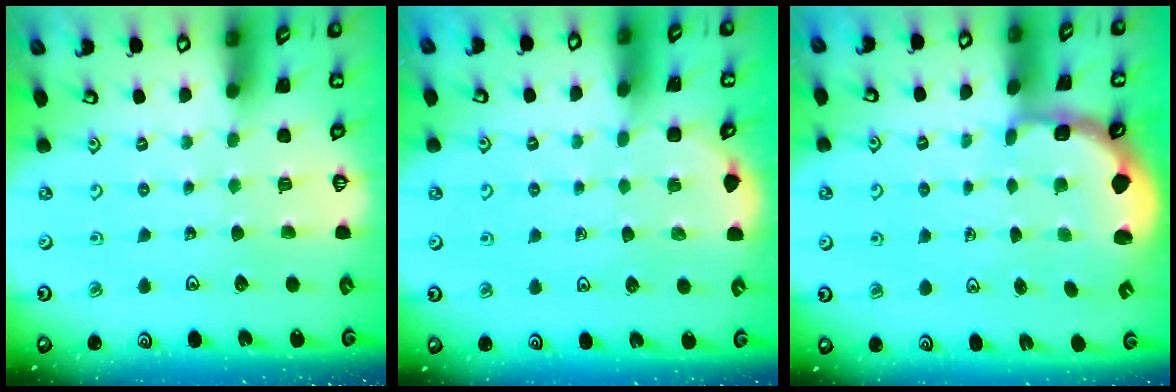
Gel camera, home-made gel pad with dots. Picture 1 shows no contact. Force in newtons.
{"total": 2.3, "press": 2.3, "slide": 0.2}
{"total": 2.2, "press": 1.9, "slide": 1.1}